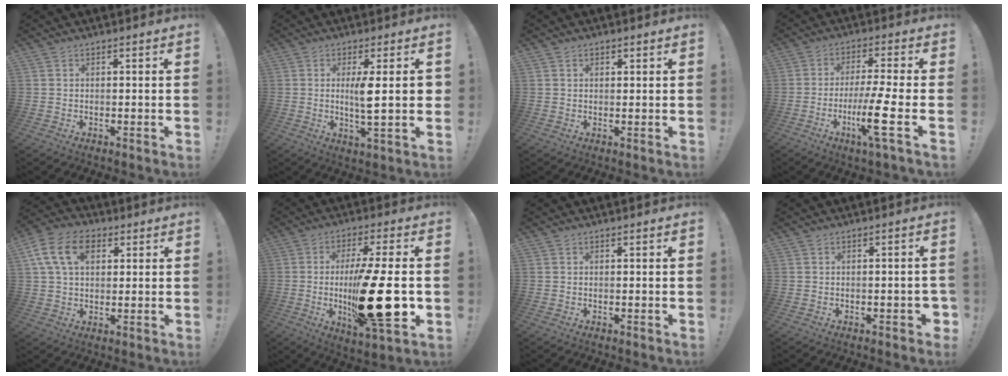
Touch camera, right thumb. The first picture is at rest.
{"total": 8.8, "force": [1.0, -0.3, 8.7], "torque": [-0.147, -0.010, 0.012]}
{"total": 1.0, "force": [0.6, 0.7, 0.4], "torque": [-0.002, -0.002, 0.011]}
{"total": 12.1, "force": [-4.0, 0.6, 11.4], "torque": [-0.198, 0.010, -0.063]}
{"total": 12.6, "force": [4.5, 8.5, 8.1], "torque": [-0.149, 0.009, 0.089]}
{"total": 22.9, "force": [-2.9, 5.6, 22.0], "torque": [-0.369, -0.010, -0.038]}
{"total": 0.0}
{"total": 2.4, "force": [-1.1, 0.7, 2.0], "torque": [-0.031, 0.009, -0.016]}